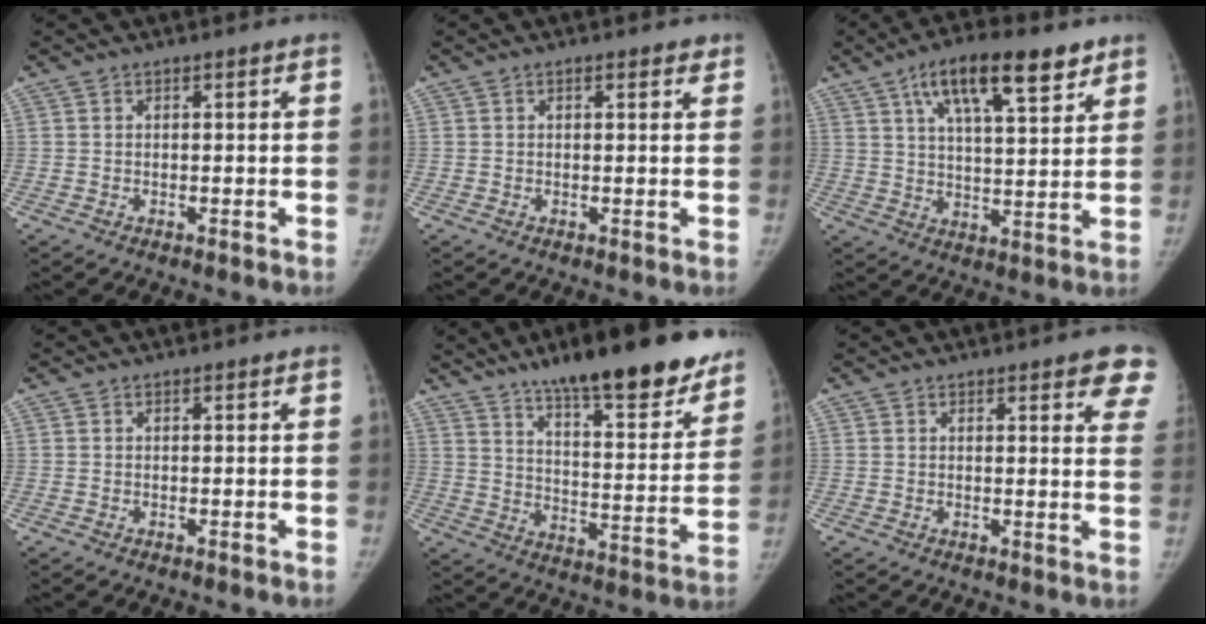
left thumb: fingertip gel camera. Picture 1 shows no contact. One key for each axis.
{"total": 1.8, "fx": 1.1, "fy": 0.8, "fz": 1.1, "tx": -0.005, "ty": -0.003, "tz": 0.011}
{"total": 15.2, "fx": 8.8, "fy": 5.3, "fz": 11.2, "tx": -0.157, "ty": -0.025, "tz": 0.143}
{"total": 0.0}
{"total": 25.2, "fx": 18.8, "fy": 6.2, "fz": 15.7, "tx": -0.192, "ty": -0.082, "tz": 0.273}
{"total": 8.2, "fx": 5.3, "fy": 2.3, "fz": 5.8, "tx": -0.041, "ty": -0.019, "tz": 0.050}